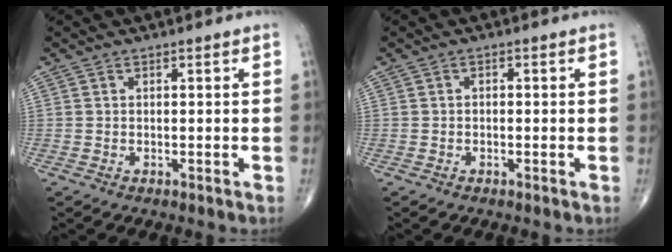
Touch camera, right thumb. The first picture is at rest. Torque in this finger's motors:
{"motor_torque": [-0.39, 0.13, 0.10, 0.20, 0.07]}